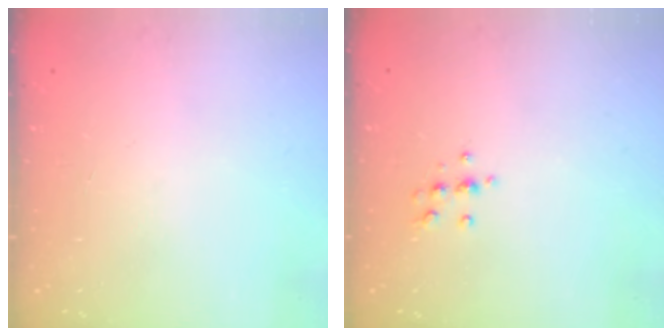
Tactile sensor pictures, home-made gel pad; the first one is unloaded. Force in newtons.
{"total": 6.2, "press": 6.2, "slide": 0.9}